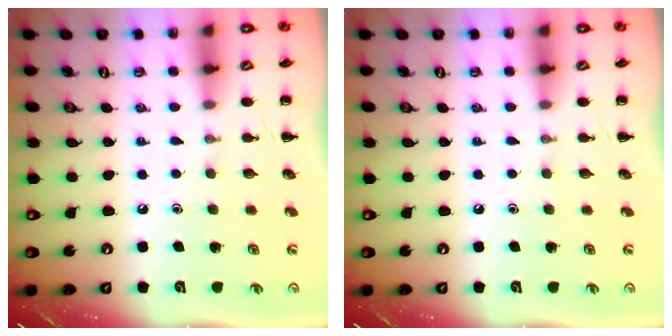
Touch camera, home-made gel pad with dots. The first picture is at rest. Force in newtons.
{"total": 0.0}